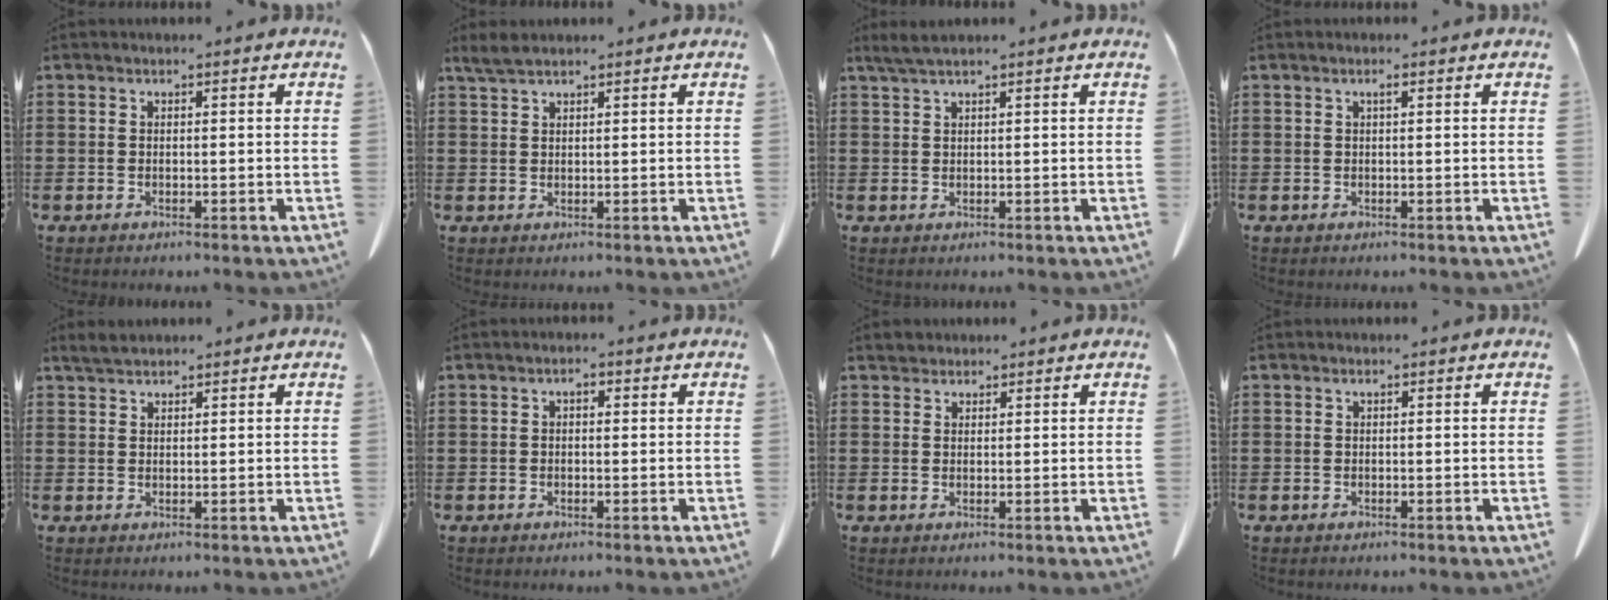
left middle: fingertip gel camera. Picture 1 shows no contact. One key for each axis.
{"total": 2.3, "fx": 1.8, "fy": 0.3, "fz": 1.4, "tx": -0.031, "ty": 0.001, "tz": 0.033}
{"total": 2.0, "fx": 1.6, "fy": -0.1, "fz": 1.3, "tx": -0.028, "ty": -0.001, "tz": 0.030}
{"total": 0.9, "fx": 0.3, "fy": 0.1, "fz": 0.9, "tx": -0.016, "ty": 0.000, "tz": 0.005}
{"total": 2.1, "fx": 1.9, "fy": 0.5, "fz": 0.8, "tx": -0.022, "ty": 0.003, "tz": 0.036}
{"total": 1.2, "fx": -0.1, "fy": 0.6, "fz": 1.0, "tx": -0.020, "ty": 0.003, "tz": -0.004}
{"total": 1.5, "fx": 1.4, "fy": 0.6, "fz": 0.0, "tx": -0.006, "ty": 0.001, "tz": 0.030}
{"total": 0.0}